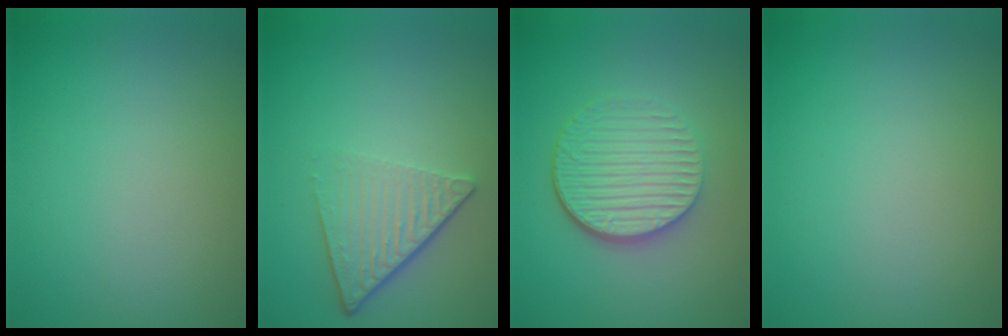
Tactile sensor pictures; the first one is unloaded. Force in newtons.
{"total": 4.6, "press": 2.9, "slide": 3.5}
{"total": 5.3, "press": 3.8, "slide": 3.6}
{"total": 0.0}